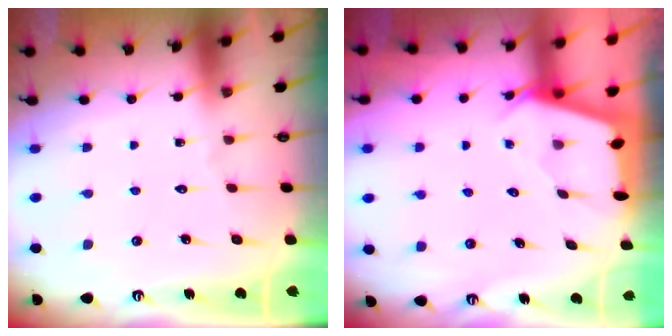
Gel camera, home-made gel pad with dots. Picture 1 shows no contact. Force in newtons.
{"total": 2.4, "press": 2.4, "slide": 0.3}